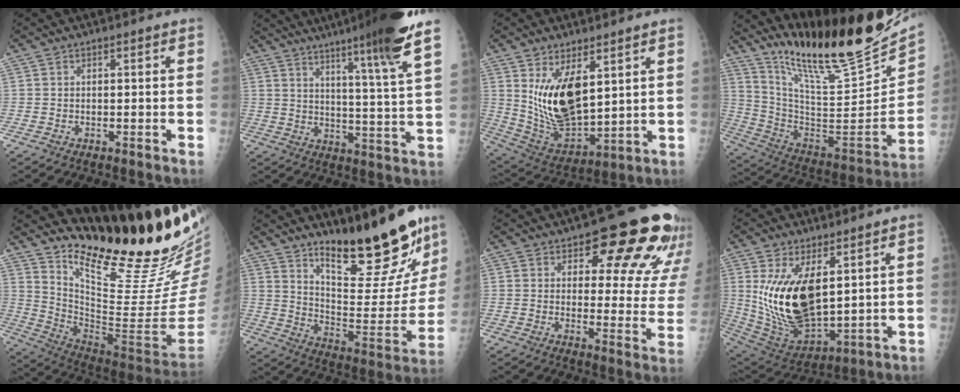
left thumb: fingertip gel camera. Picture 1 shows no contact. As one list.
[{"total": 18.2, "force": [12.5, -0.6, 13.2], "torque": [-0.188, -0.064, 0.171]}, {"total": 14.7, "force": [5.1, 7.2, 11.8], "torque": [-0.190, -0.036, 0.119]}, {"total": 29.8, "force": [22.7, 5.8, 18.3], "torque": [-0.271, -0.109, 0.366]}, {"total": 26.7, "force": [20.0, 3.9, 17.3], "torque": [-0.244, -0.158, 0.314]}, {"total": 24.2, "force": [17.6, 6.1, 15.4], "torque": [-0.185, -0.121, 0.271]}, {"total": 19.8, "force": [12.3, 7.8, 13.4], "torque": [-0.114, -0.063, 0.144]}, {"total": 17.3, "force": [4.5, 8.7, 14.3], "torque": [-0.249, -0.030, 0.110]}]